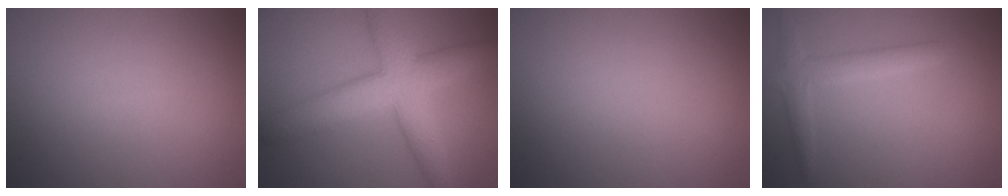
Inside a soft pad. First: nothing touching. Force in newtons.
{"total": 7.6, "press": 7.6, "slide": 0.3}
{"total": 0.0}
{"total": 2.6, "press": 2.6, "slide": 0.1}